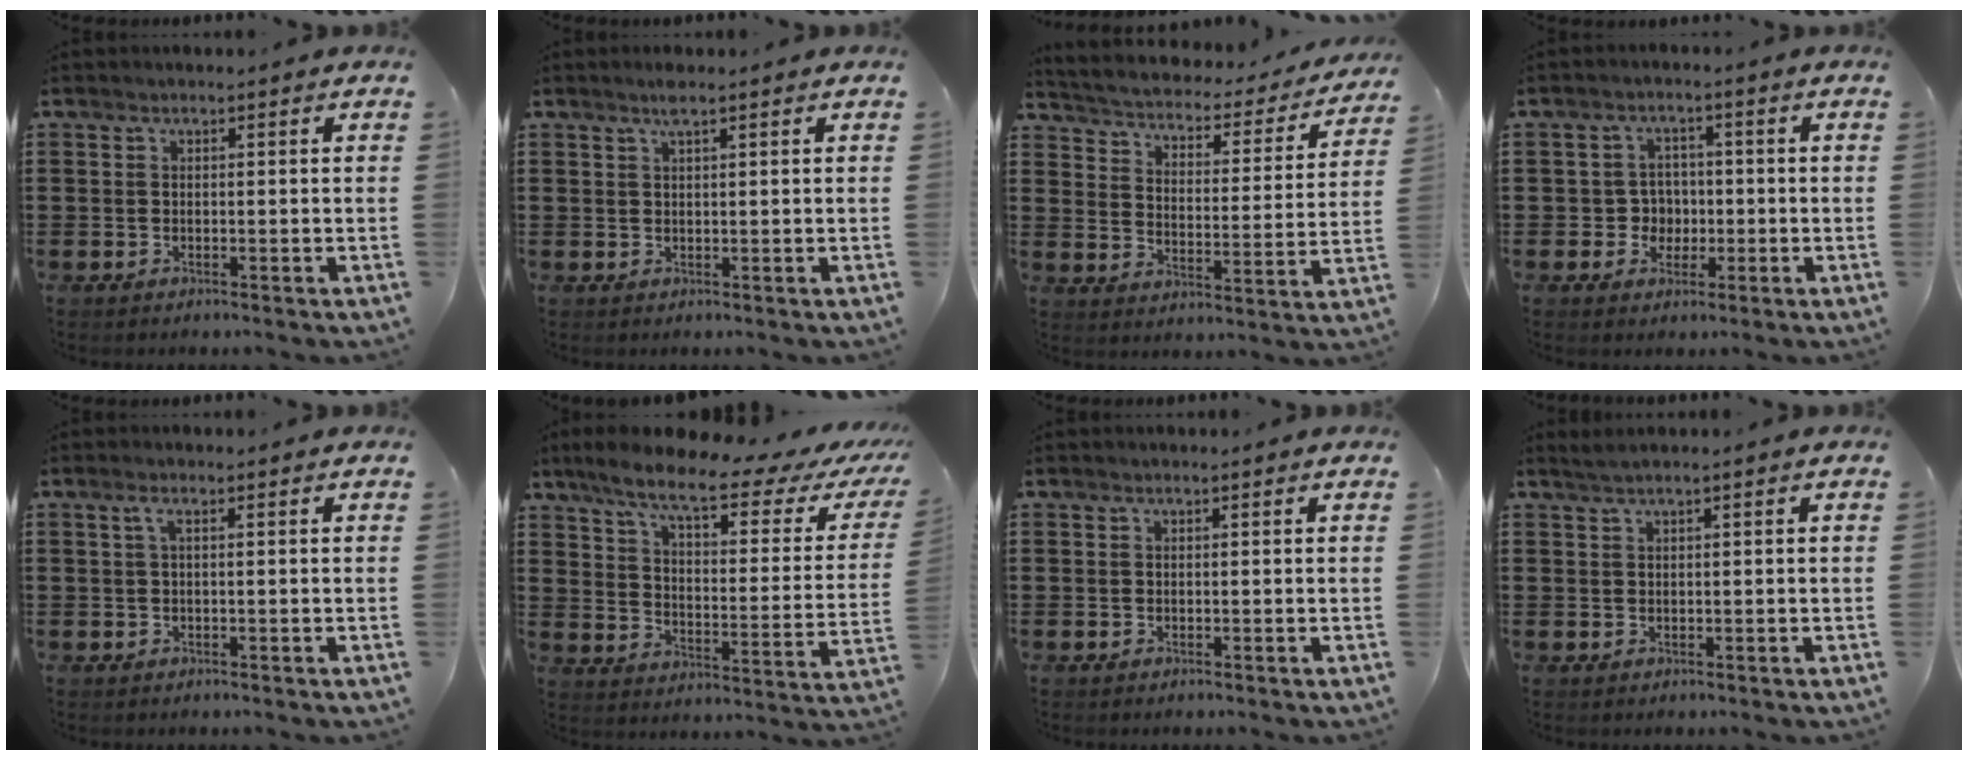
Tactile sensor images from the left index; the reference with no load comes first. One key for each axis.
{"total": 2.0, "fx": 1.3, "fy": 0.3, "fz": 1.4, "tx": -0.031, "ty": 0.003, "tz": 0.024}
{"total": 1.9, "fx": 1.7, "fy": 0.5, "fz": 0.5, "tx": -0.028, "ty": -0.023, "tz": 0.017}
{"total": 3.5, "fx": -0.7, "fy": 3.3, "fz": 1.0, "tx": -0.032, "ty": 0.005, "tz": -0.018}
{"total": 1.3, "fx": 0.2, "fy": 0.2, "fz": 1.3, "tx": -0.027, "ty": 0.001, "tz": 0.003}
{"total": 10.1, "fx": 7.1, "fy": 1.3, "fz": 7.1, "tx": -0.153, "ty": -0.033, "tz": 0.114}
{"total": 0.0}
{"total": 1.1, "fx": 0.7, "fy": -0.2, "fz": 0.8, "tx": -0.015, "ty": 0.000, "tz": 0.012}